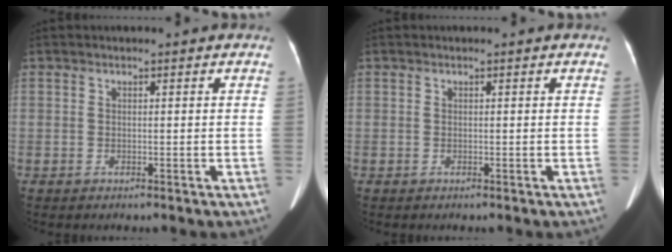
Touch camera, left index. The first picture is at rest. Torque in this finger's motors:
{"motor_torque": [0.00, 0.00, 0.00, 0.00]}